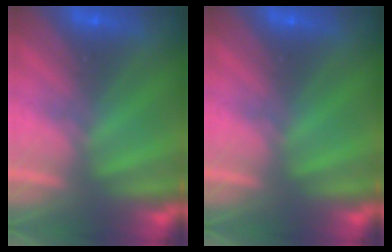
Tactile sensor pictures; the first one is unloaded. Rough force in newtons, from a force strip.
{"total": 0.0}